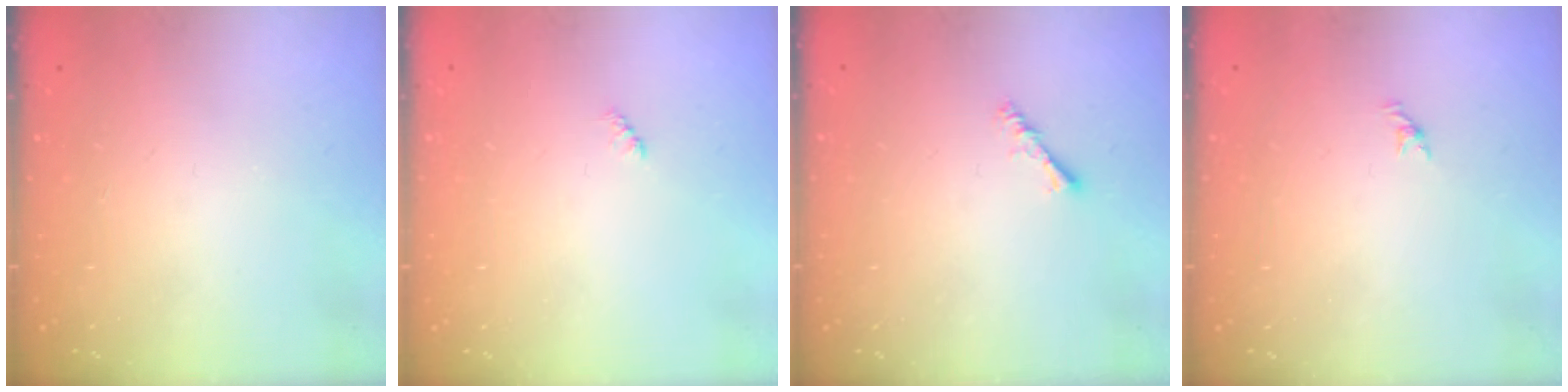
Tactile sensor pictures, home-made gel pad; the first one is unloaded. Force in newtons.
{"total": 1.9, "press": 1.9, "slide": 0.4}
{"total": 2.3, "press": 2.3, "slide": 0.4}
{"total": 0.5, "press": 0.3, "slide": 0.4}